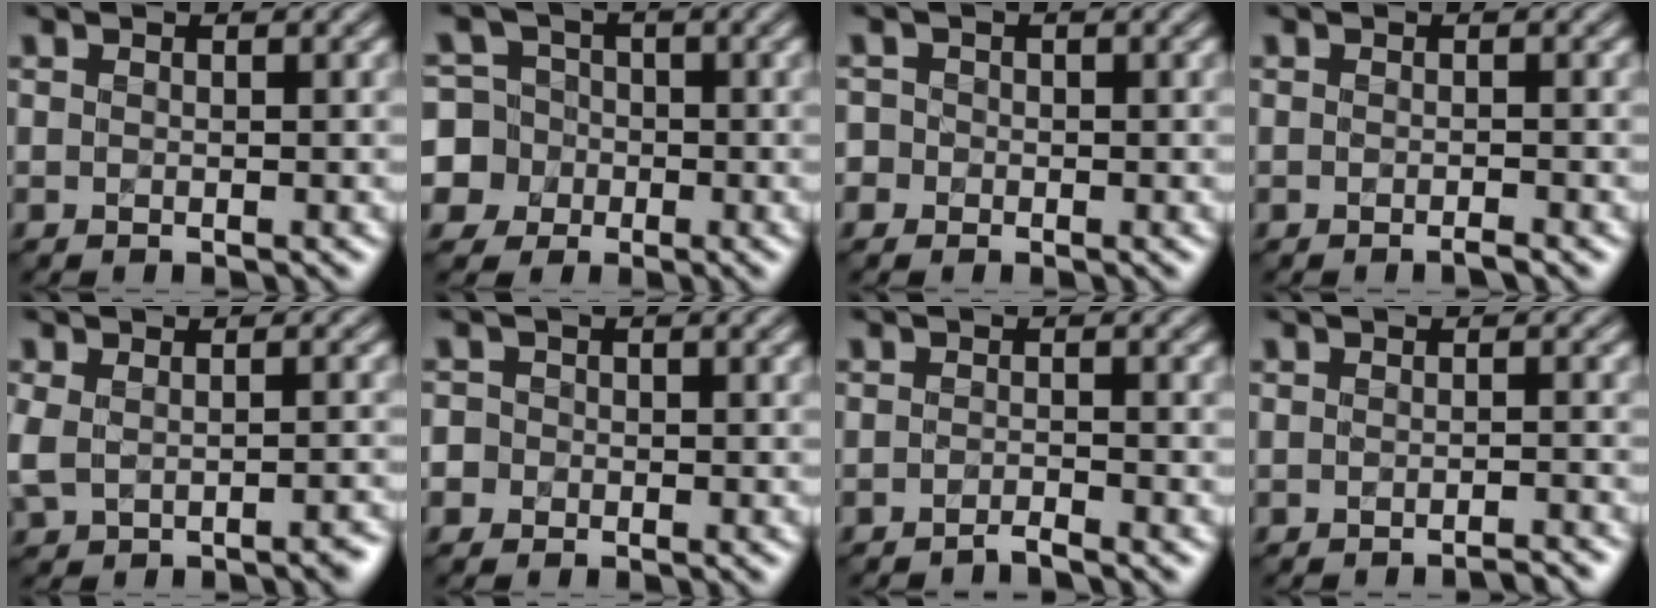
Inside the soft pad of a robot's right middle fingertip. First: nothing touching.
{"total": 7.6, "force": [-2.2, 7.3, 1.0], "torque": [-0.027, 0.013, -0.073]}
{"total": 1.0, "force": [-0.5, 0.8, -0.4], "torque": [0.012, 0.010, -0.010]}
{"total": 0.9, "force": [-0.7, 0.0, 0.5], "torque": [-0.005, 0.004, -0.014]}
{"total": 2.4, "force": [-0.9, 1.3, 1.8], "torque": [-0.046, -0.002, -0.011]}
{"total": 1.3, "force": [-0.5, 1.2, -0.1], "torque": [0.011, 0.015, -0.014]}
{"total": 1.1, "force": [-1.0, 0.0, 0.5], "torque": [-0.004, 0.005, -0.024]}
{"total": 1.5, "force": [-1.3, 0.1, 0.8], "torque": [-0.001, 0.009, -0.022]}